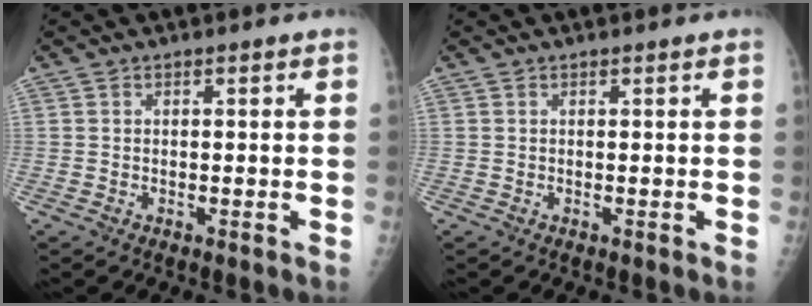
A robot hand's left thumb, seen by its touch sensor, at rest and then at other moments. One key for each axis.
{"total": 0.0}